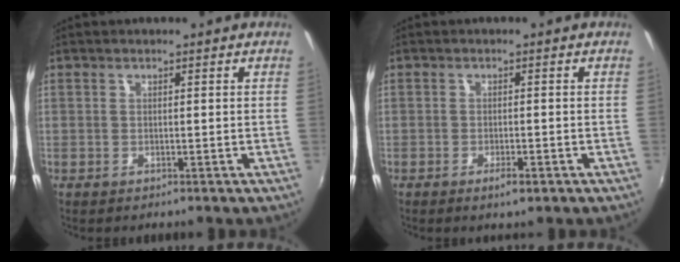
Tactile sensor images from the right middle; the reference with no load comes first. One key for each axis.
{"total": 2.2, "fx": -1.3, "fy": 0.5, "fz": 1.7, "tx": -0.033, "ty": -0.003, "tz": -0.021}